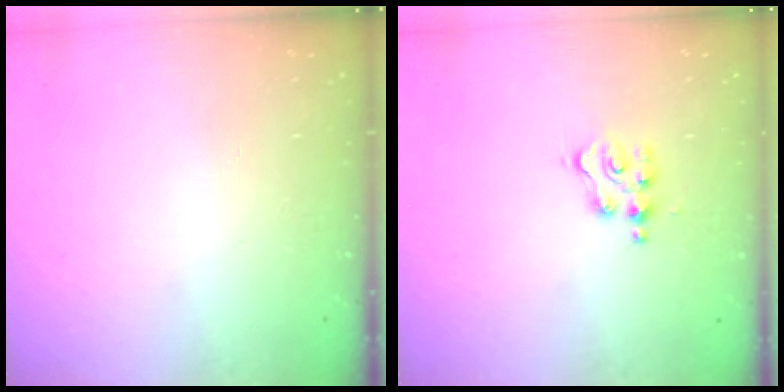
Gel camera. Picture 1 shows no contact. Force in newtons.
{"total": 3.9, "press": 3.9, "slide": 0.6}